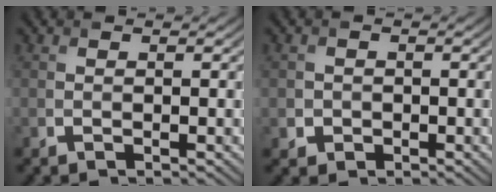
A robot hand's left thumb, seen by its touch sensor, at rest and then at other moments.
{"total": 2.0, "force": [-0.6, 1.8, 0.2], "torque": [-0.007, -0.005, -0.014]}